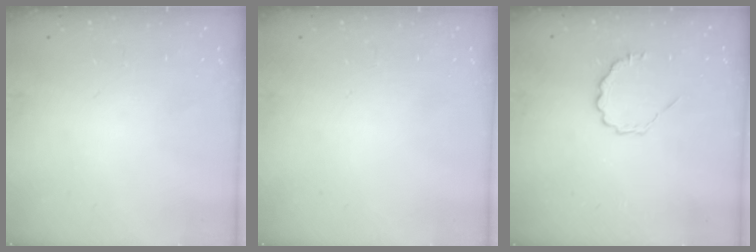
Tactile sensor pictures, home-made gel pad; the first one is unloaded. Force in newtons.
{"total": 0.0}
{"total": 4.0, "press": 3.9, "slide": 1.0}